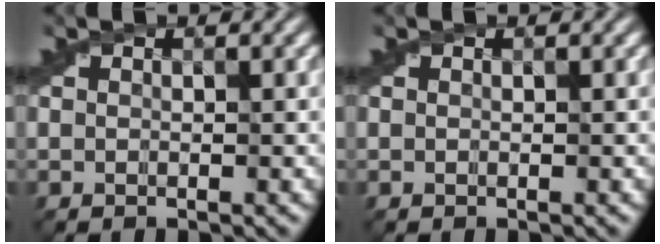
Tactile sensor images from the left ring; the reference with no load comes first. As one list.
[{"total": 0.0}]